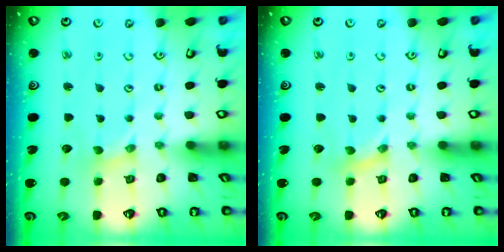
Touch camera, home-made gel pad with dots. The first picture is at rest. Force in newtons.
{"total": 0.0}